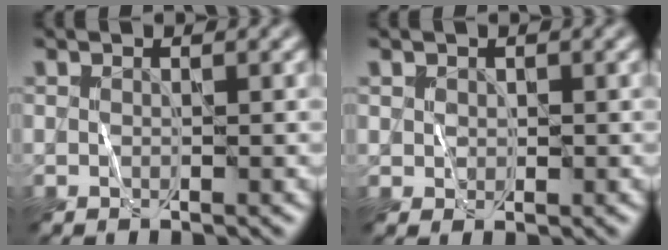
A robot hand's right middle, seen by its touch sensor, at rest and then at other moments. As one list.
[{"total": 0.9, "force": [0.4, 0.7, 0.2], "torque": [-0.002, -0.002, 0.007]}]